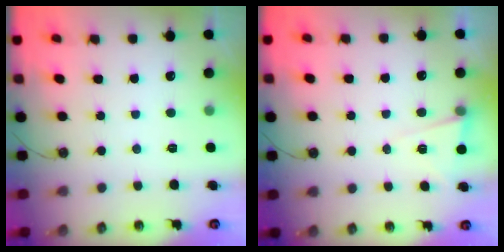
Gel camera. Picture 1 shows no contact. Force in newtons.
{"total": 5.2, "press": 3.8, "slide": 3.6}